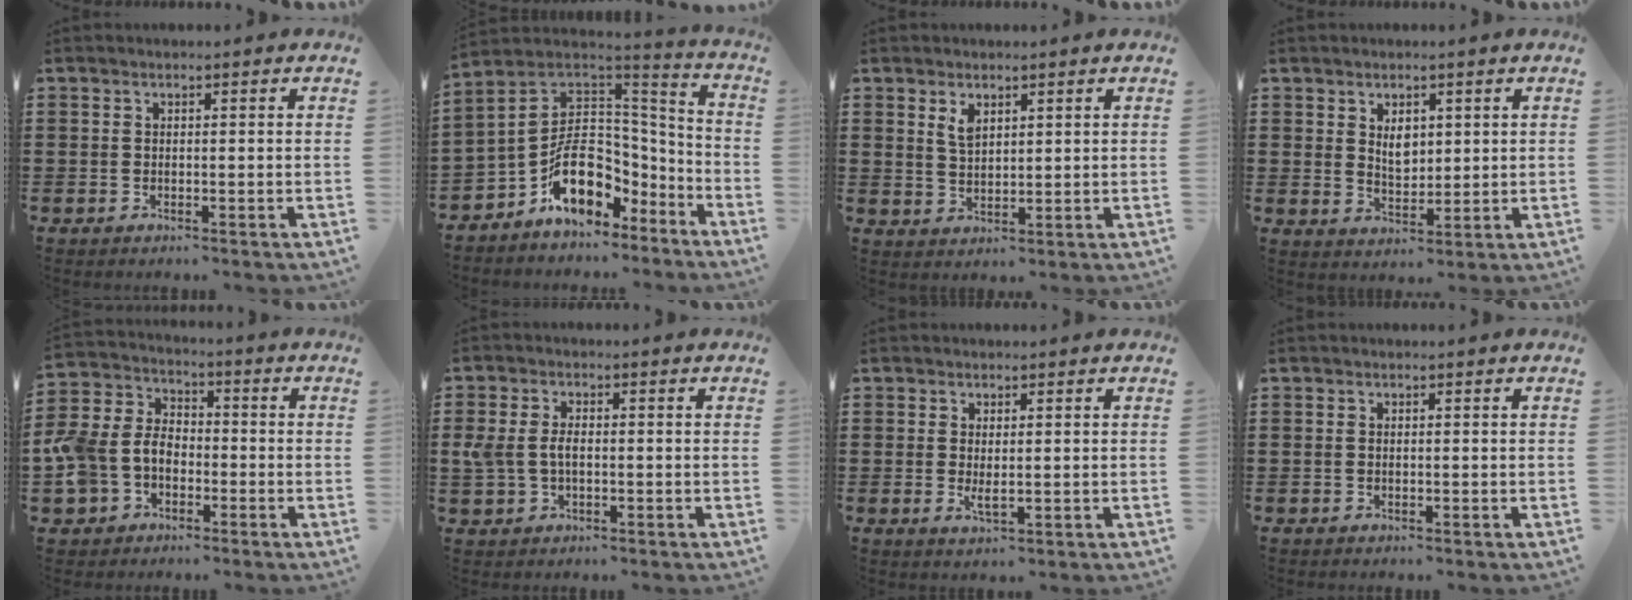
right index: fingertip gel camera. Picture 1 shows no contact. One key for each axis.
{"total": 11.4, "fx": -4.8, "fy": 7.4, "fz": 7.3, "tx": -0.142, "ty": -0.003, "tz": -0.090}
{"total": 2.9, "fx": 1.8, "fy": 1.4, "fz": 1.7, "tx": -0.039, "ty": 0.004, "tz": 0.034}
{"total": 3.5, "fx": 1.6, "fy": 2.3, "fz": 2.1, "tx": -0.031, "ty": 0.001, "tz": 0.025}
{"total": 6.9, "fx": -2.0, "fy": 5.6, "fz": 3.5, "tx": -0.122, "ty": -0.004, "tz": -0.052}
{"total": 3.7, "fx": -0.2, "fy": 2.4, "fz": 2.9, "tx": -0.079, "ty": -0.001, "tz": -0.012}
{"total": 1.9, "fx": 0.3, "fy": 0.6, "fz": 1.8, "tx": -0.035, "ty": -0.003, "tz": 0.006}
{"total": 0.0}